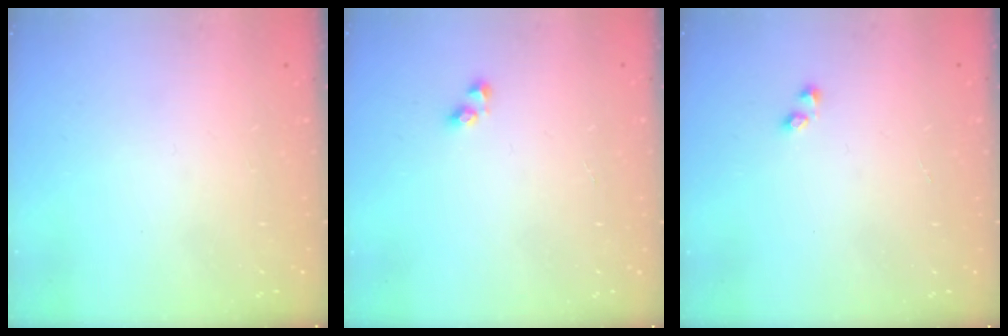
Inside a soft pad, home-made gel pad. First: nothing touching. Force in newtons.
{"total": 2.9, "press": 2.8, "slide": 0.3}
{"total": 0.9, "press": 0.8, "slide": 0.5}